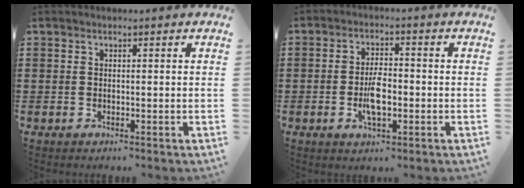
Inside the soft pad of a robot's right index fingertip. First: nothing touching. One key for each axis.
{"total": 5.1, "fx": -1.0, "fy": 2.1, "fz": 4.6, "tx": -0.091, "ty": 0.001, "tz": -0.020}